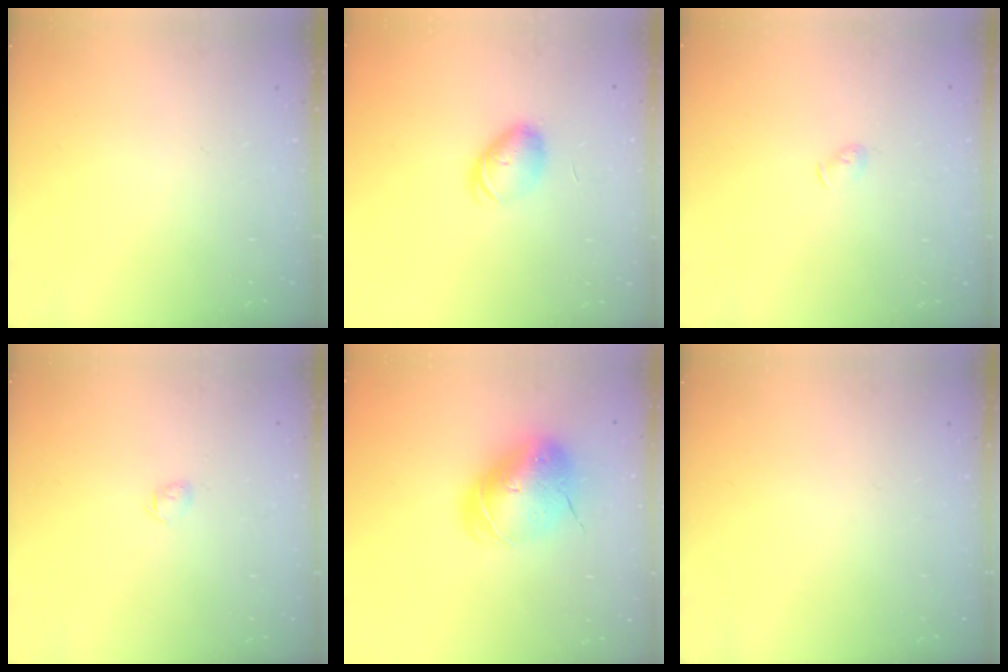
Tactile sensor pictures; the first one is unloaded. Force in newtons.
{"total": 8.0, "press": 8.0, "slide": 0.6}
{"total": 3.4, "press": 3.3, "slide": 0.8}
{"total": 3.1, "press": 3.0, "slide": 0.8}
{"total": 12.1, "press": 11.9, "slide": 2.2}
{"total": 0.0}